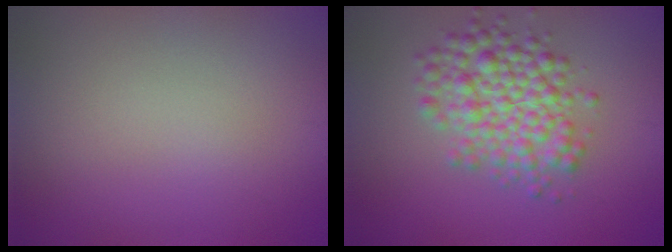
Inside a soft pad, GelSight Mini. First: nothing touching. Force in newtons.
{"total": 5.5, "press": 5.5, "slide": 0.2}